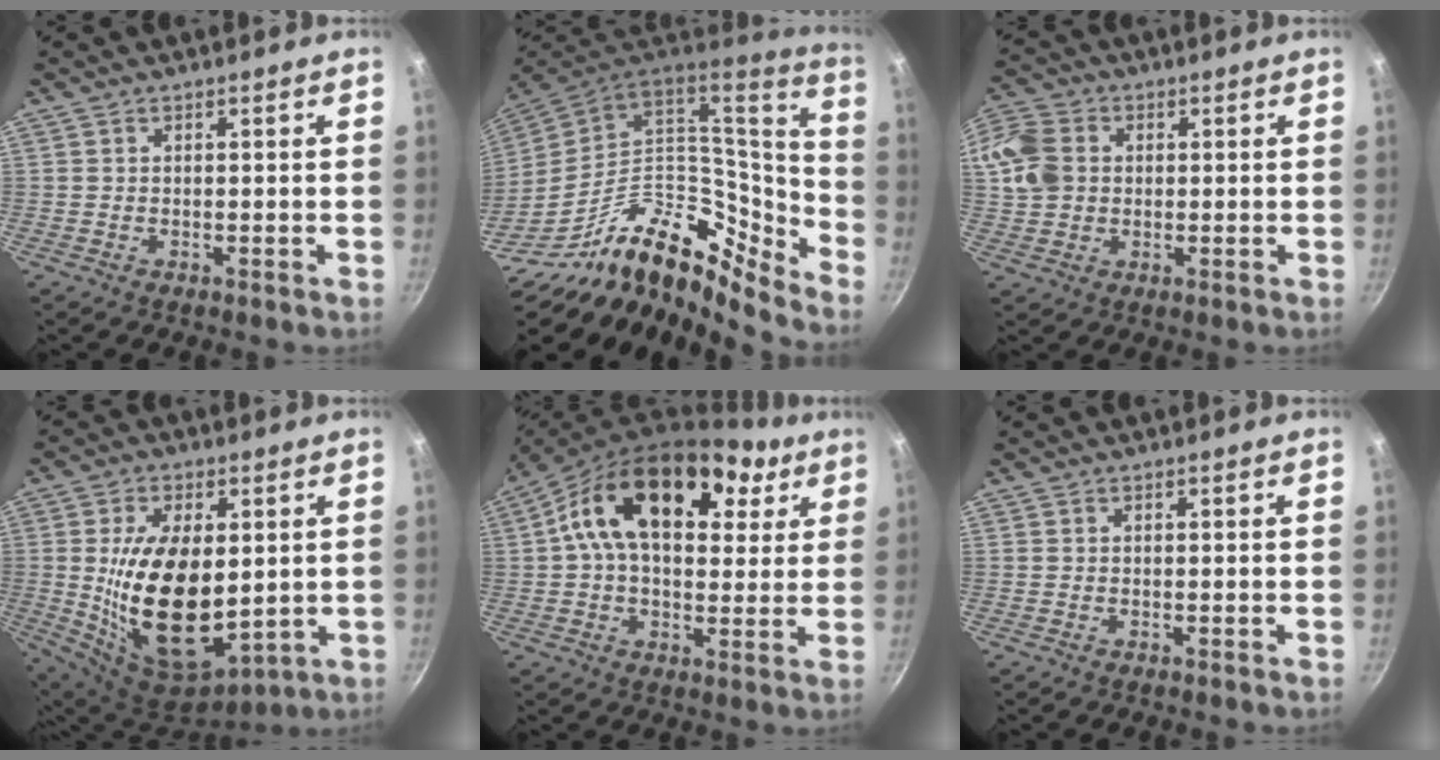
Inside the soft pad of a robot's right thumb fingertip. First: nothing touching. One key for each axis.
{"total": 24.1, "fx": -13.4, "fy": 12.3, "fz": 15.9, "tx": -0.188, "ty": 0.087, "tz": -0.240}
{"total": 15.7, "fx": 2.7, "fy": 13.0, "fz": 8.4, "tx": -0.205, "ty": 0.026, "tz": 0.042}
{"total": 20.1, "fx": 0.9, "fy": 11.5, "fz": 16.5, "tx": -0.282, "ty": -0.025, "tz": 0.035}
{"total": 20.1, "fx": 7.1, "fy": 12.6, "fz": 14.0, "tx": -0.208, "ty": 0.005, "tz": 0.096}
{"total": 0.0}